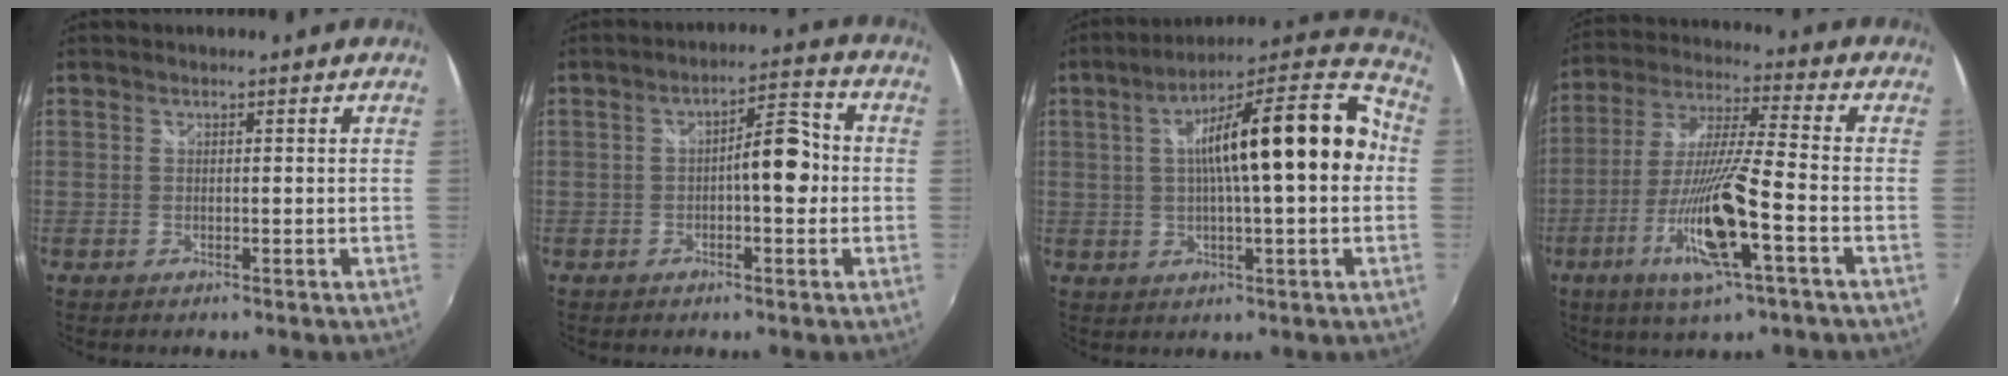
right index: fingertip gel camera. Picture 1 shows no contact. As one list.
[{"total": 6.6, "force": [-0.7, 2.2, 6.2], "torque": [-0.094, 0.016, -0.011]}, {"total": 20.8, "force": [1.8, 4.5, 20.2], "torque": [-0.306, 0.036, 0.023]}, {"total": 16.2, "force": [-6.7, 1.1, 14.7], "torque": [-0.299, -0.024, -0.126]}]